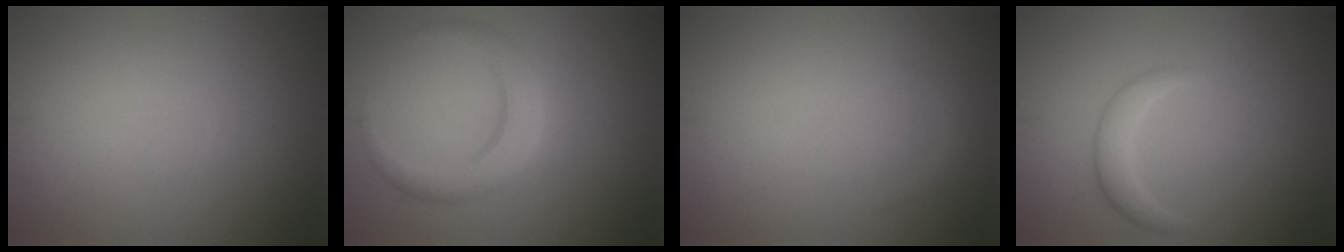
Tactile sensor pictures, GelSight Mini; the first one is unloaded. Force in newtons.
{"total": 3.4, "press": 3.4, "slide": 0.1}
{"total": 0.7, "press": 0.7, "slide": 0.1}
{"total": 1.7, "press": 1.7, "slide": 0.1}